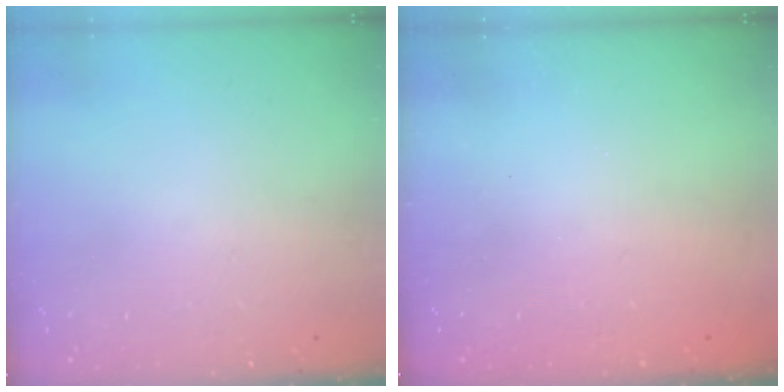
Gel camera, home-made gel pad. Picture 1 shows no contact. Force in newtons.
{"total": 2.4, "press": 2.3, "slide": 0.8}